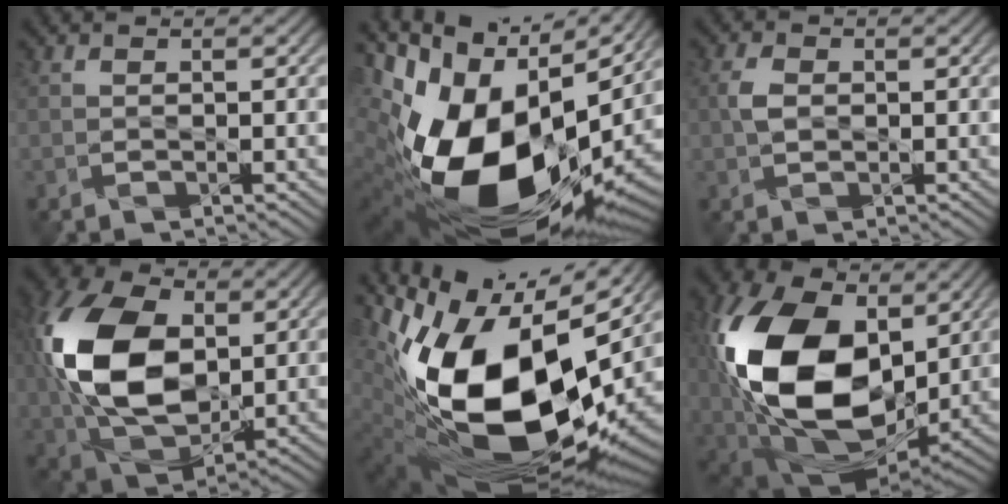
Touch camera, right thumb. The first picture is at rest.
{"total": 21.1, "force": [0.0, 13.0, 16.6], "torque": [-0.352, -0.062, 0.024]}
{"total": 2.4, "force": [0.2, 1.6, 1.7], "torque": [-0.043, 0.003, 0.002]}
{"total": 17.3, "force": [2.1, 11.3, 12.9], "torque": [-0.319, 0.018, 0.036]}
{"total": 20.7, "force": [1.1, 12.4, 16.5], "torque": [-0.353, -0.050, 0.040]}
{"total": 21.7, "force": [3.3, 14.5, 15.8], "torque": [-0.386, -0.028, 0.070]}